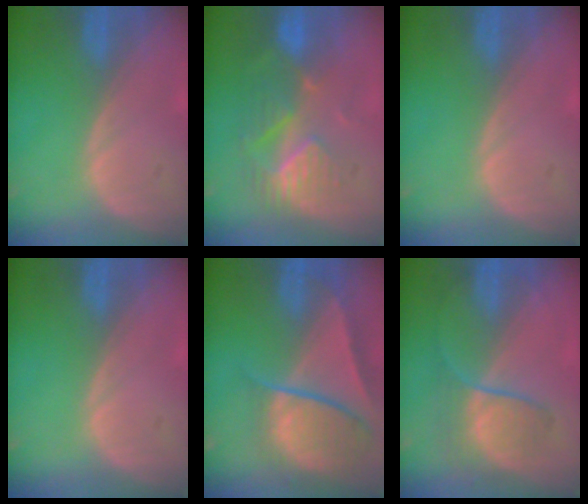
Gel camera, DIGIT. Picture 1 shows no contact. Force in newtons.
{"total": 9.1, "press": 7.9, "slide": 4.5}
{"total": 0.0}
{"total": 0.0}
{"total": 10.1, "press": 8.3, "slide": 5.7}
{"total": 6.6, "press": 6.2, "slide": 2.3}